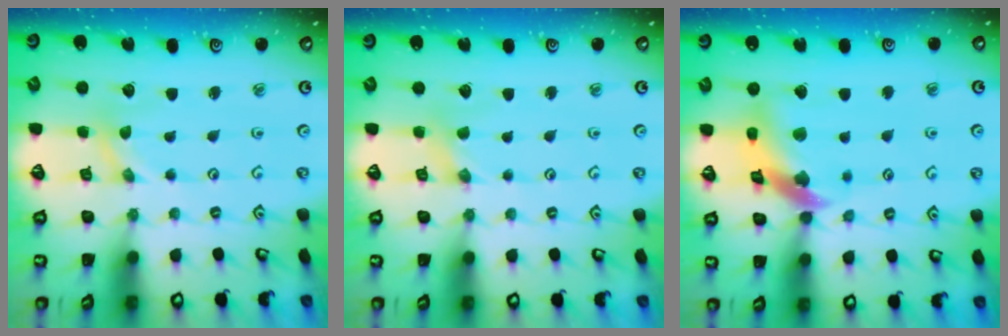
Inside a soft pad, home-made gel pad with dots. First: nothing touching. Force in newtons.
{"total": 1.8, "press": 1.8, "slide": 0.3}
{"total": 11.7, "press": 11.6, "slide": 1.7}